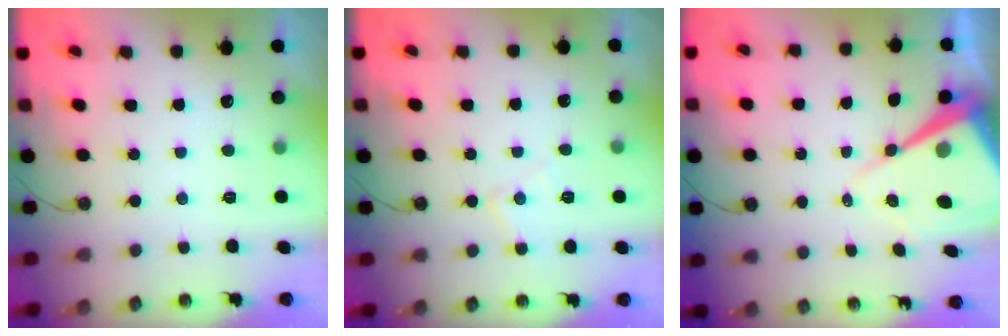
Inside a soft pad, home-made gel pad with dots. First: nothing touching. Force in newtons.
{"total": 6.2, "press": 6.2, "slide": 0.5}
{"total": 14.3, "press": 14.3, "slide": 1.3}